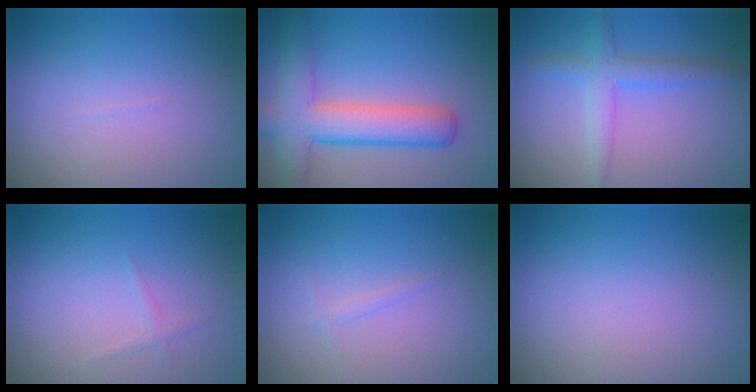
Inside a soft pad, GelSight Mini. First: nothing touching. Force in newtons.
{"total": 6.5, "press": 6.5, "slide": 0.3}
{"total": 3.0, "press": 3.0, "slide": 0.1}
{"total": 0.6, "press": 0.6, "slide": 0.0}
{"total": 0.6, "press": 0.6, "slide": 0.0}
{"total": 0.0}